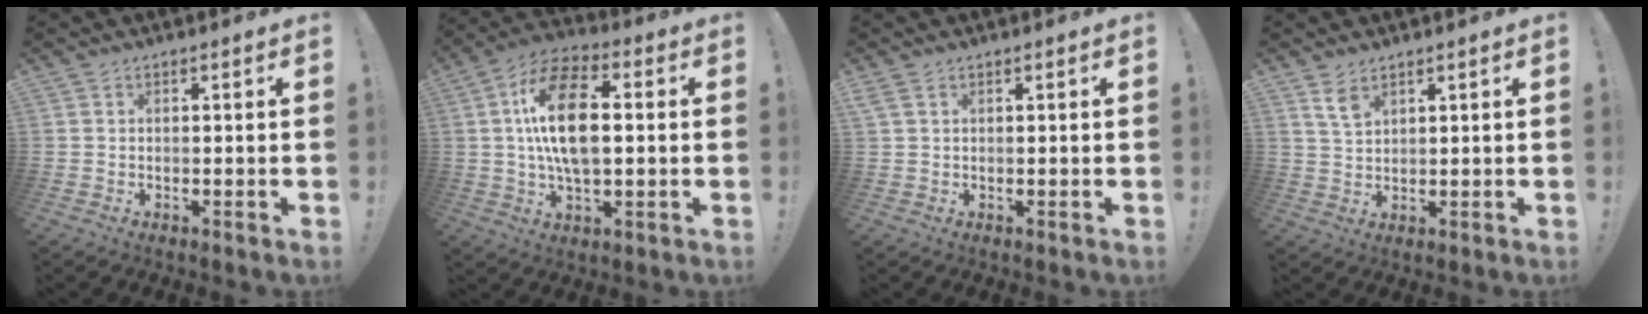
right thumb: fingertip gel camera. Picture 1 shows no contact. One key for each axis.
{"total": 16.7, "fx": 1.5, "fy": 9.2, "fz": 13.9, "tx": -0.247, "ty": 0.007, "tz": 0.024}
{"total": 1.8, "fx": 0.9, "fy": 1.0, "fz": 1.3, "tx": -0.027, "ty": 0.004, "tz": 0.018}
{"total": 5.1, "fx": 3.3, "fy": 2.9, "fz": 2.5, "tx": -0.035, "ty": -0.020, "tz": 0.061}